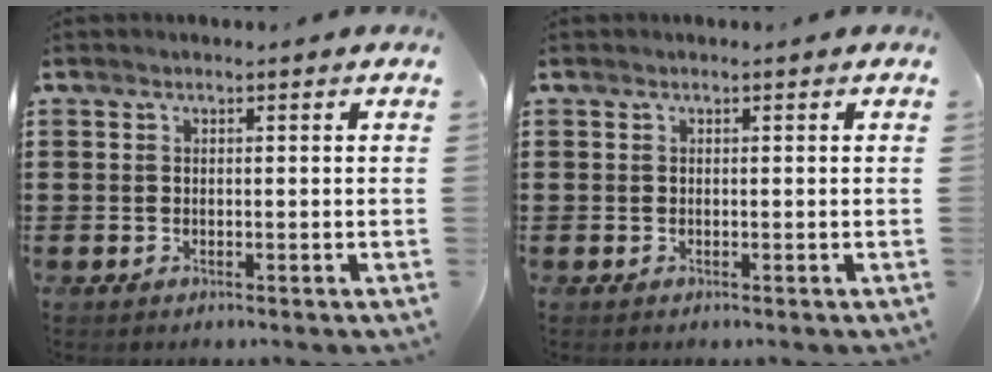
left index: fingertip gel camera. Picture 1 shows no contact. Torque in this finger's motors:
{"motor_torque": [0.02, 0.01, 0.00, 0.00]}